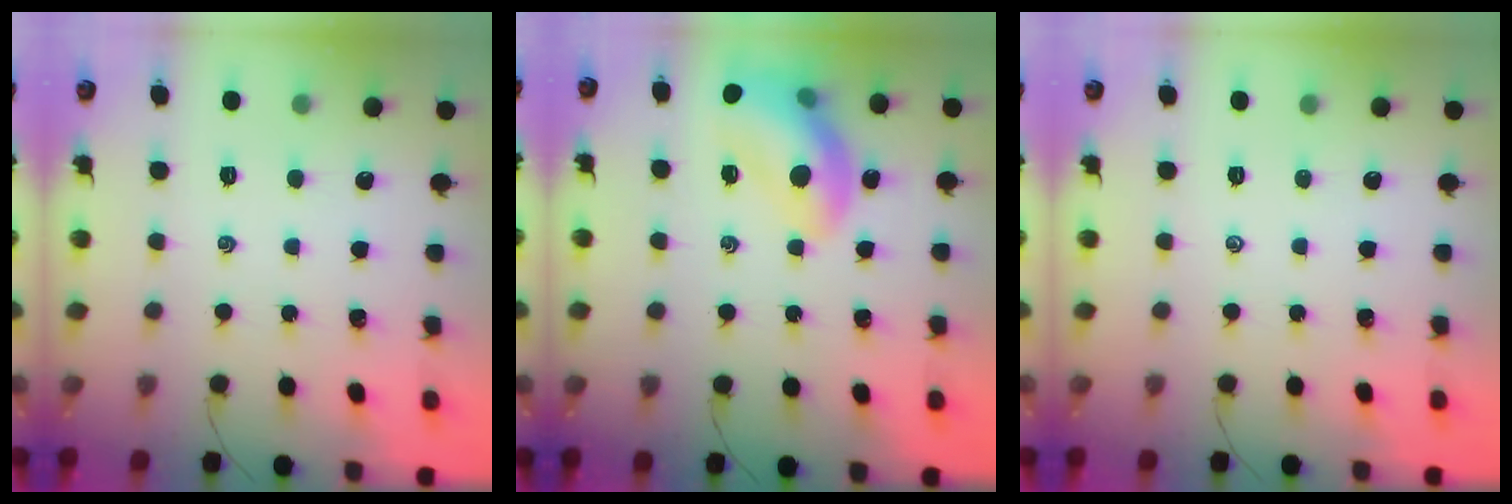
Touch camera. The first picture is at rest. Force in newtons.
{"total": 16.6, "press": 16.4, "slide": 2.3}
{"total": 0.0}